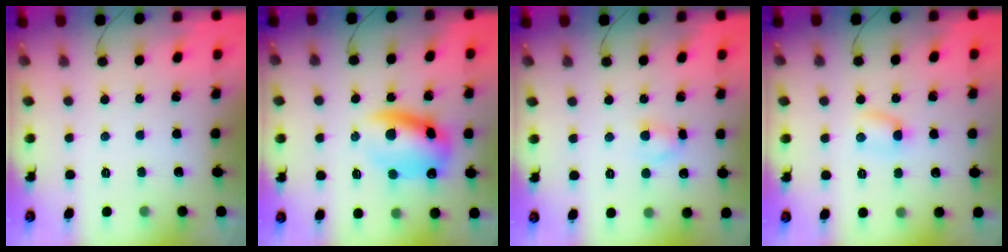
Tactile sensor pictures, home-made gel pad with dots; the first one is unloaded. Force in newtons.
{"total": 12.2, "press": 11.9, "slide": 2.6}
{"total": 3.3, "press": 3.0, "slide": 1.3}
{"total": 2.6, "press": 2.5, "slide": 0.9}